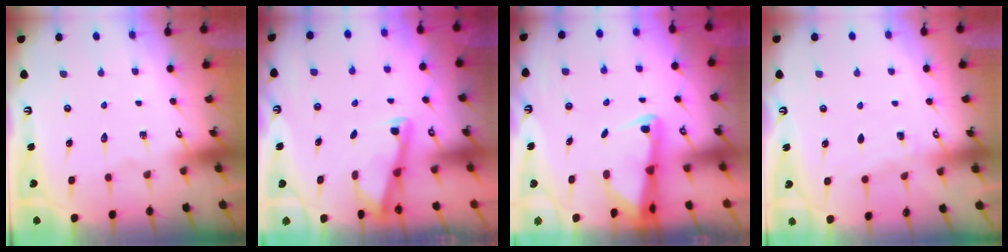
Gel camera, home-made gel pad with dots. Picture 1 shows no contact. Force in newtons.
{"total": 2.8, "press": 2.8, "slide": 0.3}
{"total": 2.6, "press": 2.6, "slide": 0.5}
{"total": 2.5, "press": 2.5, "slide": 0.4}